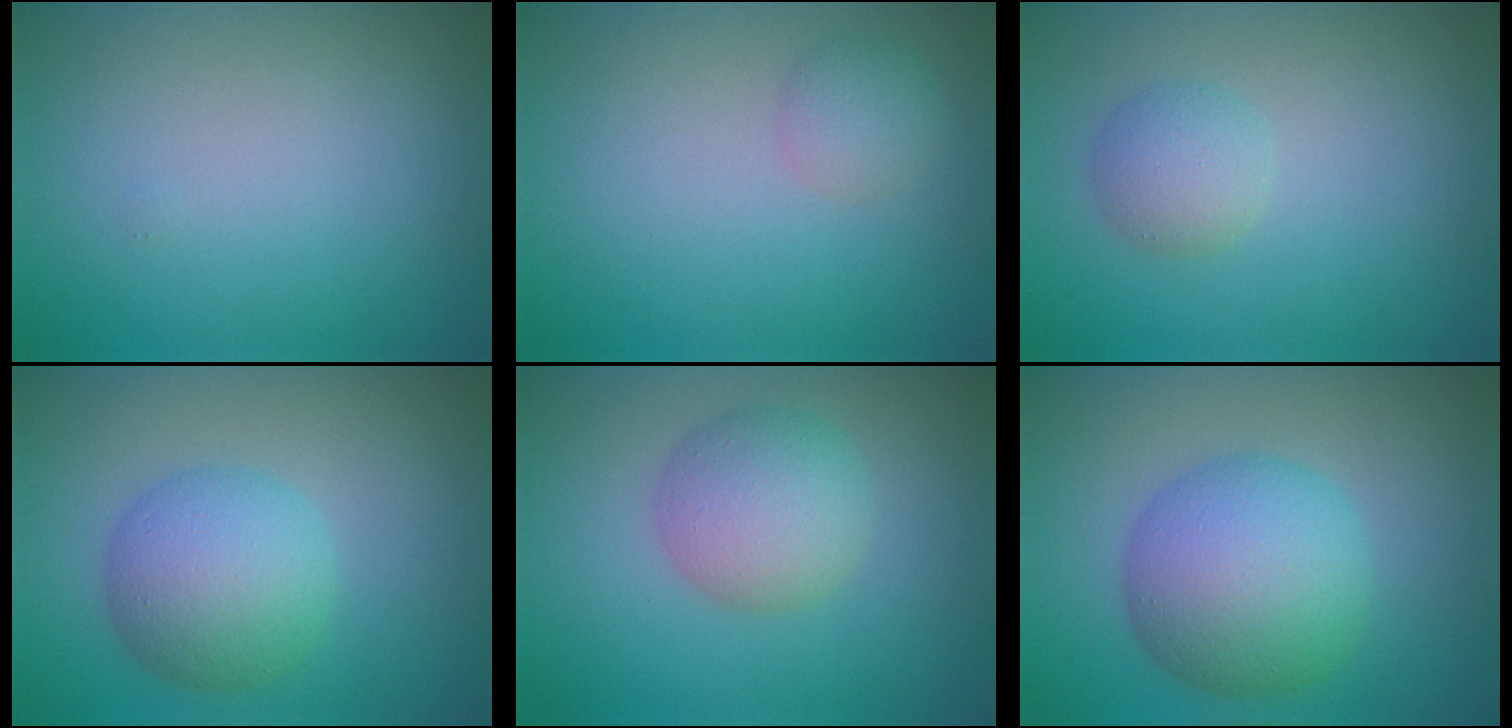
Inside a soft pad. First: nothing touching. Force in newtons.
{"total": 1.9, "press": 1.8, "slide": 0.1}
{"total": 2.2, "press": 2.2, "slide": 0.2}
{"total": 5.8, "press": 5.8, "slide": 0.3}
{"total": 4.4, "press": 4.4, "slide": 0.1}
{"total": 7.9, "press": 7.9, "slide": 0.1}